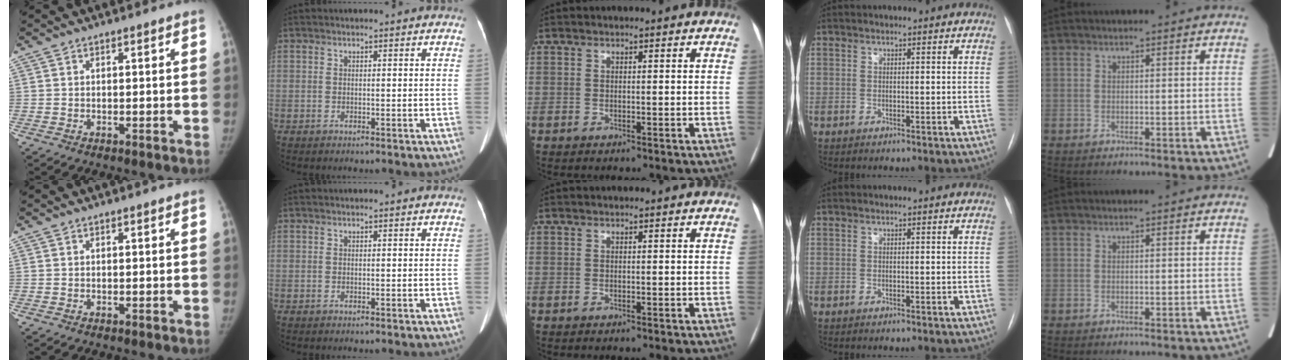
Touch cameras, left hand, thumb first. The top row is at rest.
{}